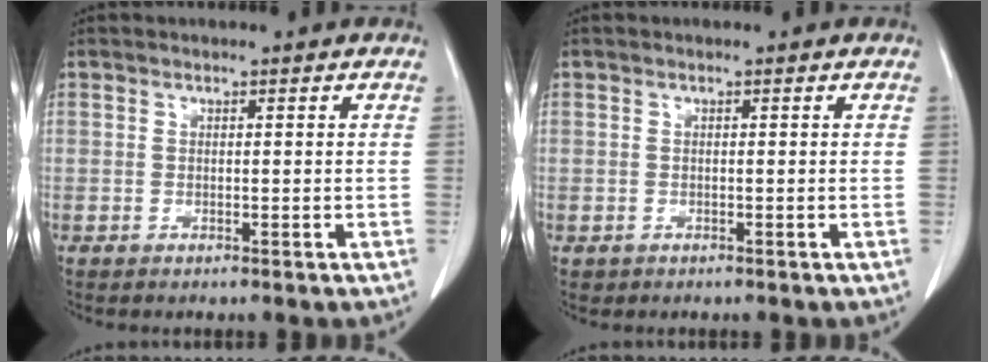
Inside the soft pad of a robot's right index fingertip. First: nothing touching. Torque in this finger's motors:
{"motor_torque": [-0.27, -0.09, -0.70, -0.15]}